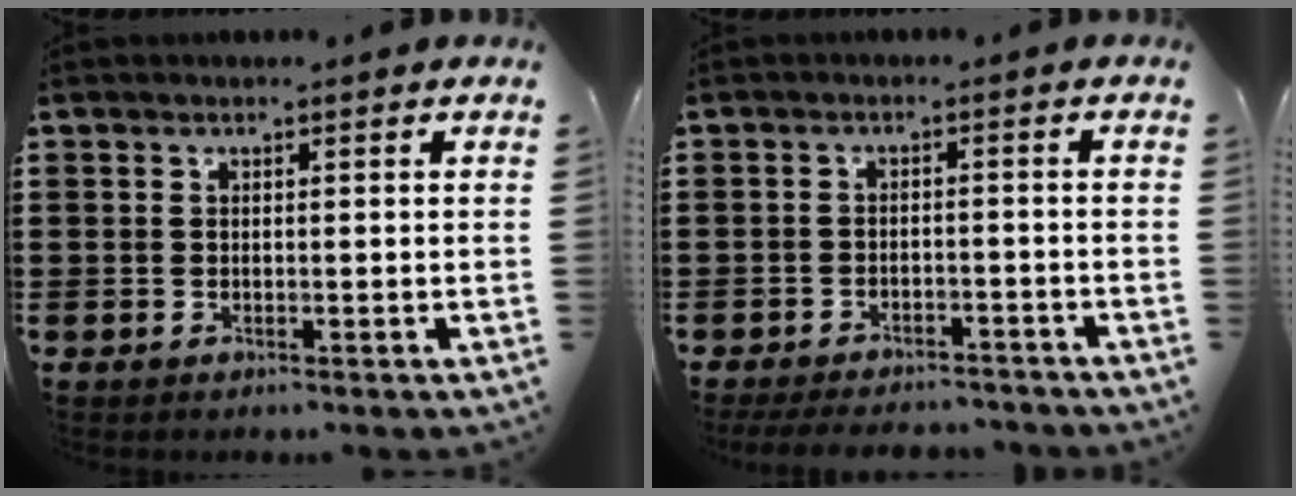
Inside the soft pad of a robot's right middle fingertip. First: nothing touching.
{"total": 3.1, "force": [-3.0, 0.4, 0.4], "torque": [-0.010, 0.002, -0.064]}